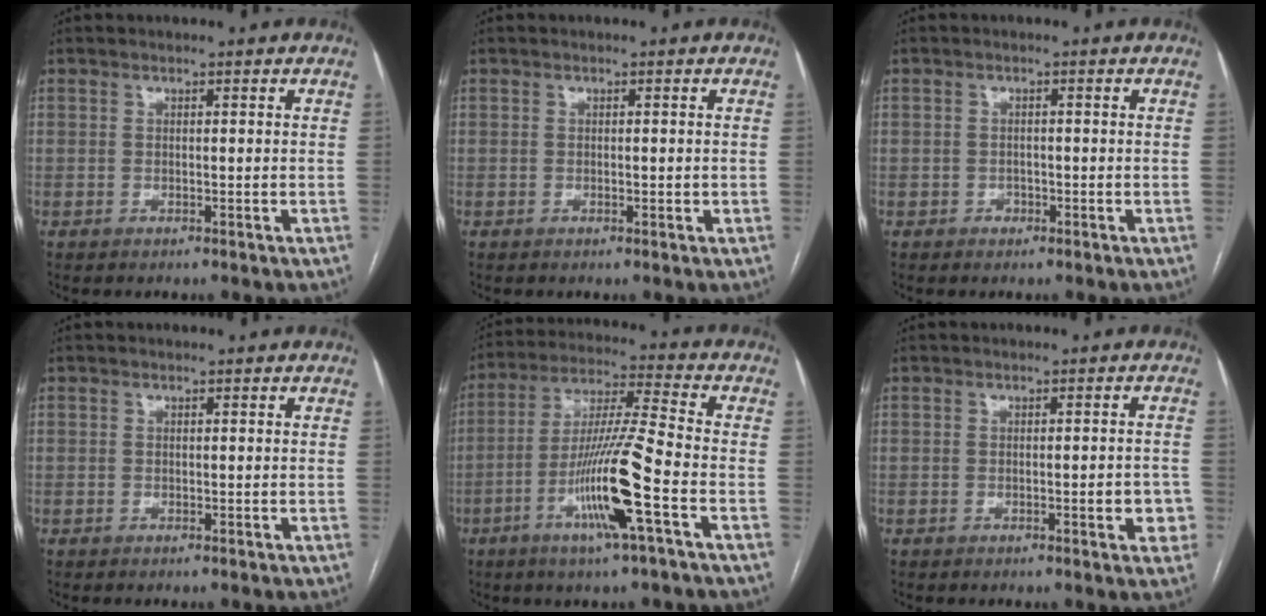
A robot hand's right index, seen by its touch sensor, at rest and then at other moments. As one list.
[{"total": 0.9, "force": [-0.1, 0.3, 0.9], "torque": [-0.013, 0.001, 0.000]}, {"total": 1.4, "force": [-0.8, 1.2, 0.2], "torque": [0.002, 0.006, -0.014]}, {"total": 0.0}, {"total": 13.4, "force": [-5.1, -0.7, 12.3], "torque": [-0.240, -0.006, -0.098]}, {"total": 3.4, "force": [-1.1, 0.9, 3.1], "torque": [-0.030, 0.003, -0.012]}]